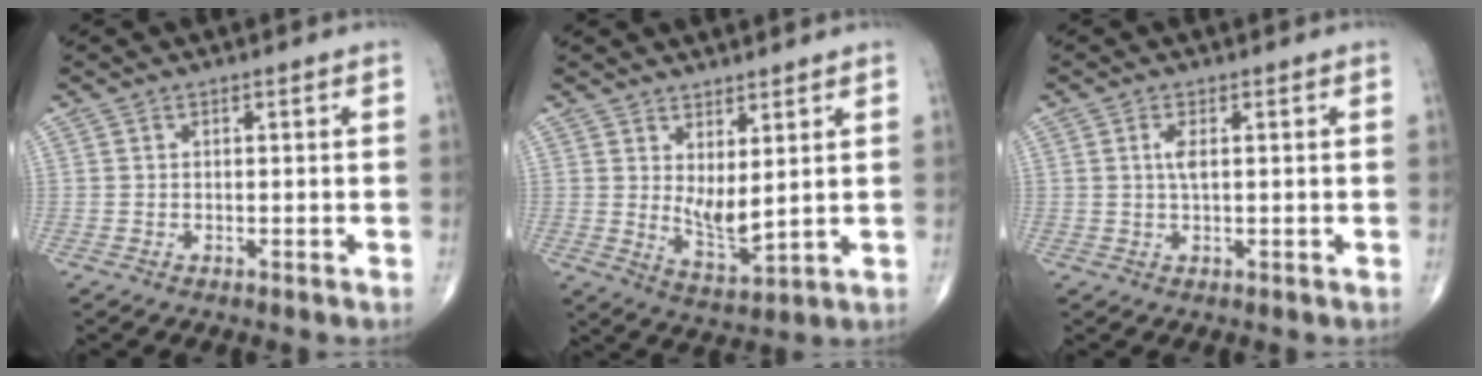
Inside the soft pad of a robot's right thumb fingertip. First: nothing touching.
{"total": 6.2, "force": [2.0, 2.2, 5.4], "torque": [-0.090, -0.033, 0.049]}
{"total": 2.2, "force": [0.4, 0.6, 2.0], "torque": [-0.044, 0.002, 0.009]}